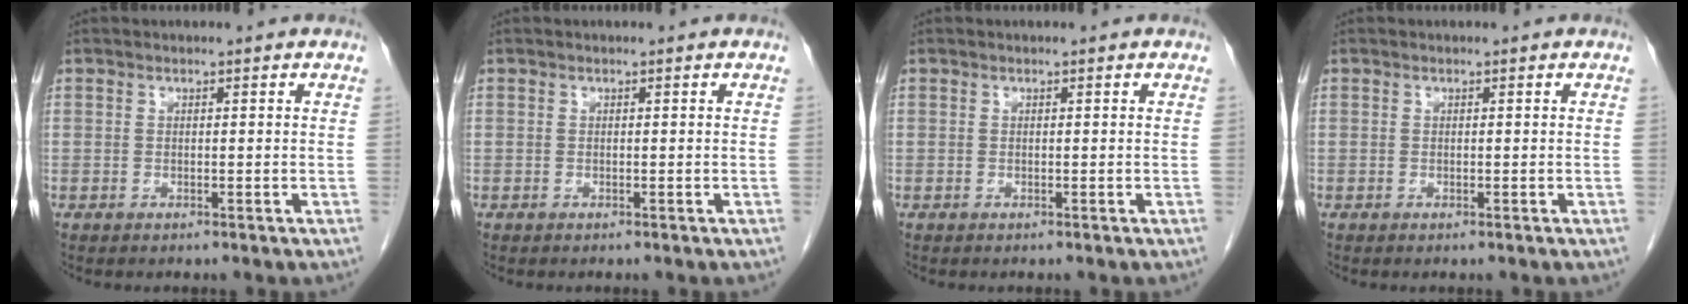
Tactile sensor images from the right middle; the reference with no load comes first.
{"total": 0.0}
{"total": 0.0}
{"total": 0.0}